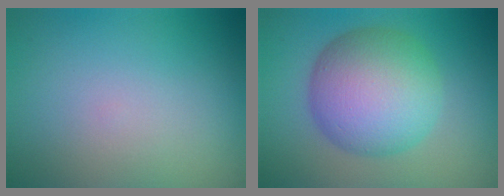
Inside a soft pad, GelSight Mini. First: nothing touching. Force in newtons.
{"total": 8.9, "press": 8.9, "slide": 0.3}